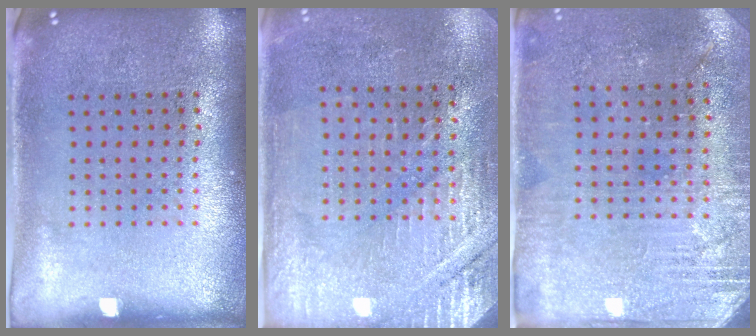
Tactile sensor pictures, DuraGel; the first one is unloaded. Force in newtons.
{"total": 2.9, "press": 2.8, "slide": 0.7}
{"total": 2.9, "press": 2.8, "slide": 0.9}